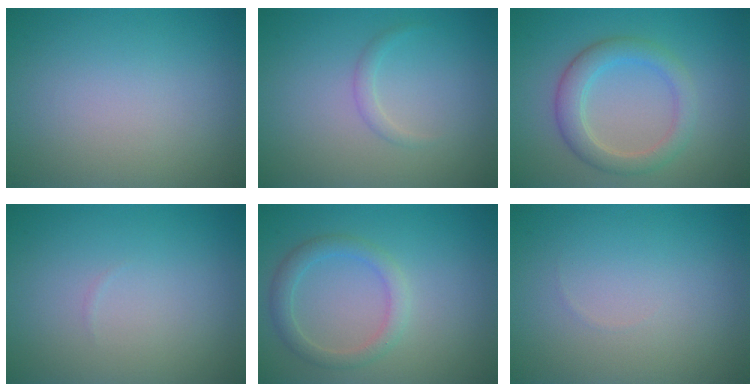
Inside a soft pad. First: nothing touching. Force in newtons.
{"total": 0.9, "press": 0.9, "slide": 0.0}
{"total": 3.5, "press": 3.5, "slide": 0.0}
{"total": 0.0}
{"total": 2.4, "press": 2.4, "slide": 0.1}
{"total": 0.0}